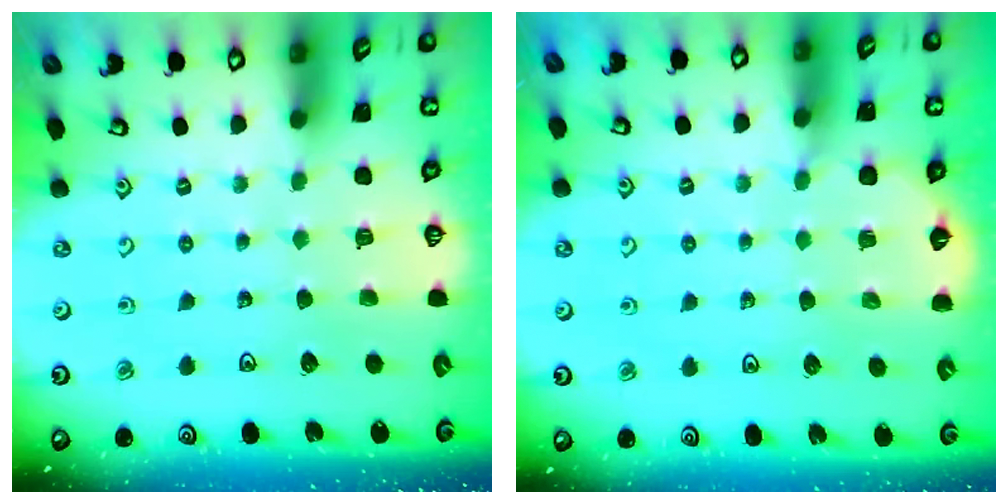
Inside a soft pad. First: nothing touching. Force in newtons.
{"total": 3.1, "press": 2.5, "slide": 1.8}